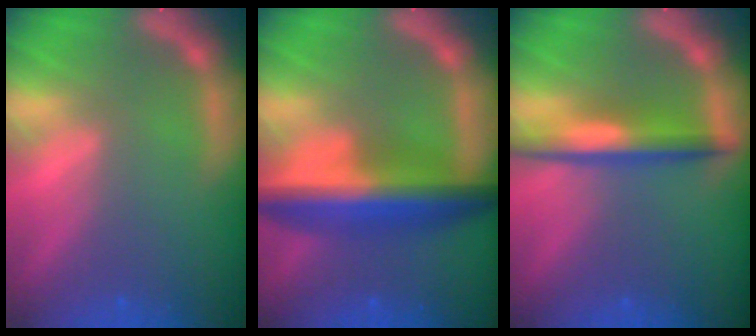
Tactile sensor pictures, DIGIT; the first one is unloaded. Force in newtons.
{"total": 8.4}
{"total": 4.5}